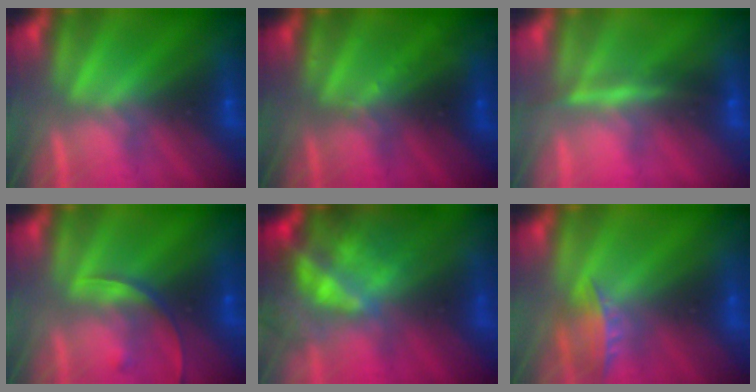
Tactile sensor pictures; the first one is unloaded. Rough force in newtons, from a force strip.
{"total": 2.6}
{"total": 4.5}
{"total": 2.4}
{"total": 10.4}
{"total": 8.1}